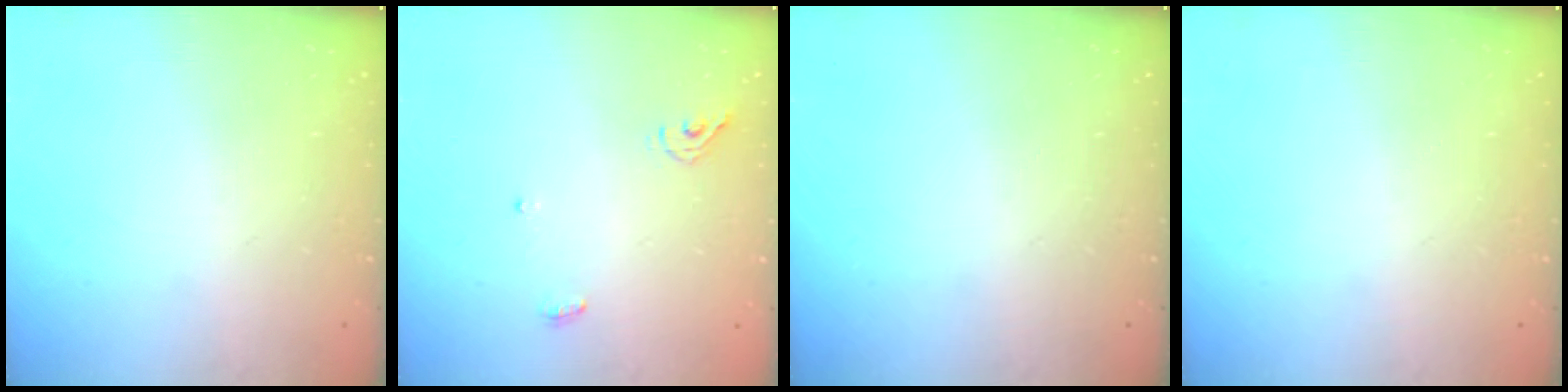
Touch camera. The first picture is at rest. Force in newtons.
{"total": 5.1, "press": 5.0, "slide": 0.8}
{"total": 0.0}
{"total": 0.0}